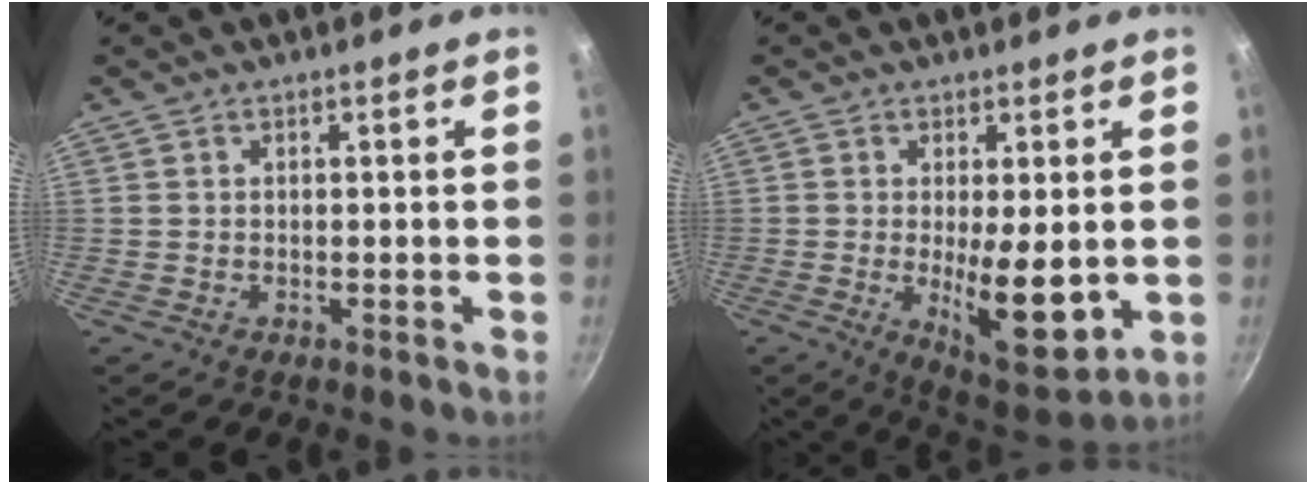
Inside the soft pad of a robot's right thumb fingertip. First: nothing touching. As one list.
[{"total": 11.7, "force": [-0.6, 4.1, 11.0], "torque": [-0.153, -0.025, 0.005]}]